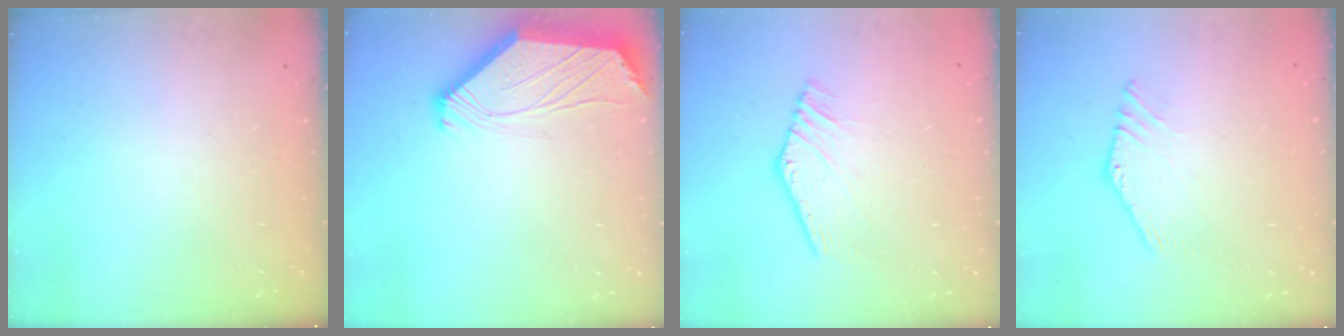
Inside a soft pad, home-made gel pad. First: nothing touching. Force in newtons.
{"total": 2.5, "press": 2.5, "slide": 0.6}
{"total": 2.3, "press": 2.3, "slide": 0.2}
{"total": 1.6, "press": 1.6, "slide": 0.1}